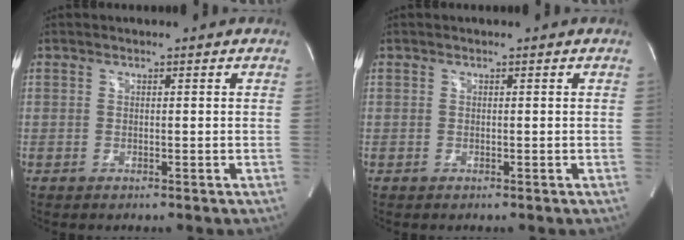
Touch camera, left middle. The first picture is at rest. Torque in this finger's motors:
{"motor_torque": [0.45, -0.41, 0.08, -0.01]}